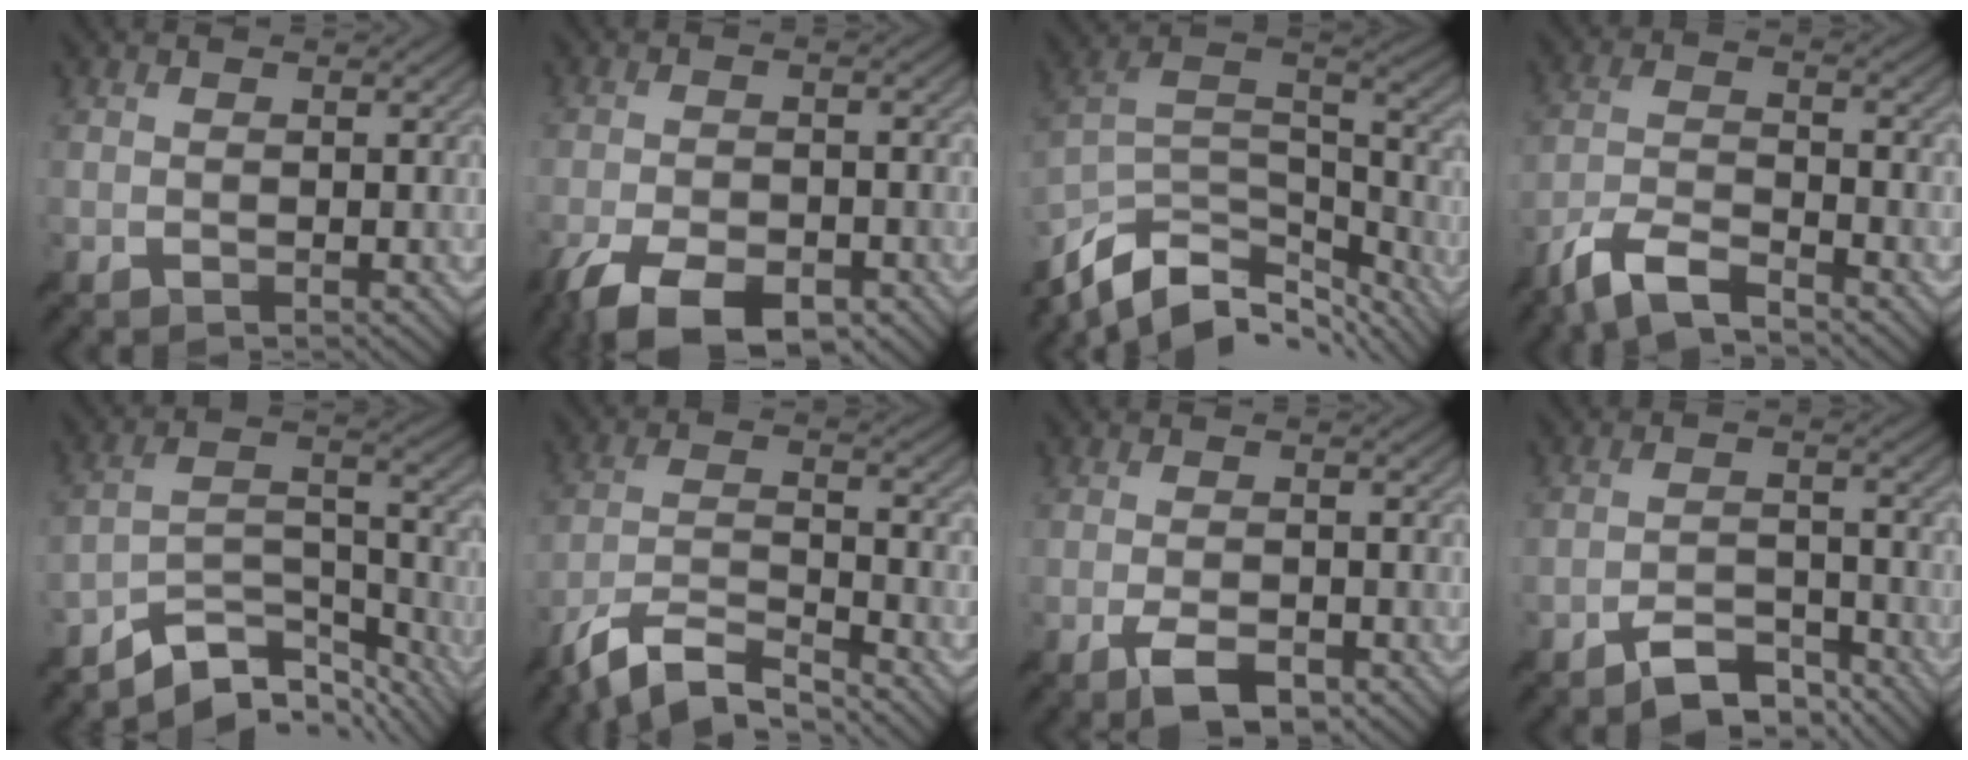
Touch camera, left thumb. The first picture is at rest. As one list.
[{"total": 9.8, "force": [-6.5, 3.6, 6.5], "torque": [-0.121, -0.007, -0.116]}, {"total": 14.1, "force": [-9.2, 7.0, 7.9], "torque": [-0.210, -0.019, -0.146]}, {"total": 7.2, "force": [-5.6, 1.6, 4.3], "torque": [-0.091, -0.004, -0.122]}, {"total": 11.0, "force": [-8.9, 3.5, 5.4], "torque": [-0.090, 0.000, -0.165]}, {"total": 9.7, "force": [-7.7, 2.3, 5.5], "torque": [-0.113, -0.001, -0.155]}, {"total": 5.1, "force": [-2.7, 1.6, 3.9], "torque": [-0.080, 0.004, -0.049]}, {"total": 6.4, "force": [-4.9, 2.1, 3.5], "torque": [-0.065, 0.005, -0.091]}]